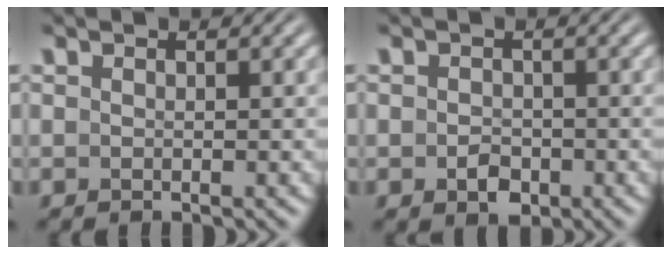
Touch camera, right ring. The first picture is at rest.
{"total": 1.7, "force": [-1.0, 1.0, 1.0], "torque": [-0.006, -0.011, -0.009]}